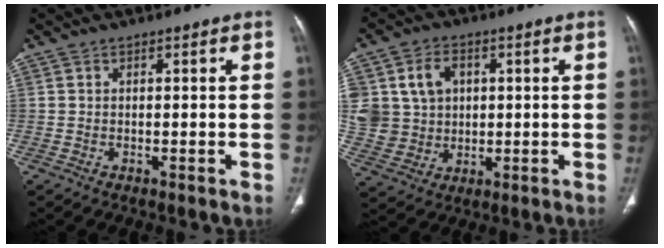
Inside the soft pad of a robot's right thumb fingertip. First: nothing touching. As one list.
[{"total": 13.3, "force": [2.7, 11.4, 6.3], "torque": [-0.106, 0.009, 0.068]}]